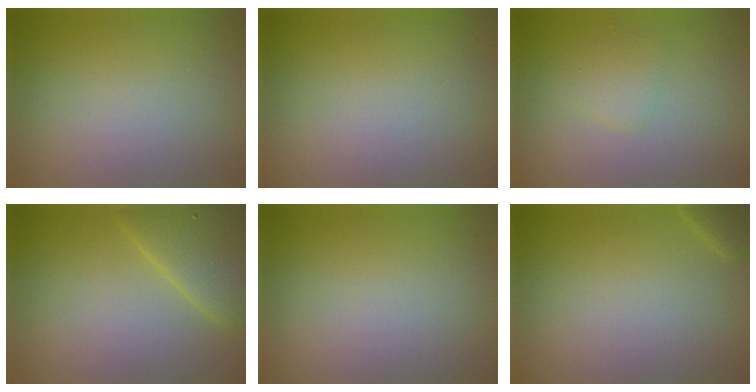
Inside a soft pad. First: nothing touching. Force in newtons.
{"total": 0.0}
{"total": 1.6, "press": 1.6, "slide": 0.1}
{"total": 4.2, "press": 4.2, "slide": 0.2}
{"total": 0.0}
{"total": 1.1, "press": 1.1, "slide": 0.1}